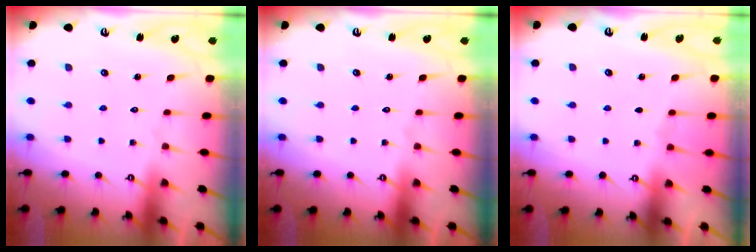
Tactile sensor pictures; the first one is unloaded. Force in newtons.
{"total": 0.0}
{"total": 1.6, "press": 1.5, "slide": 0.3}